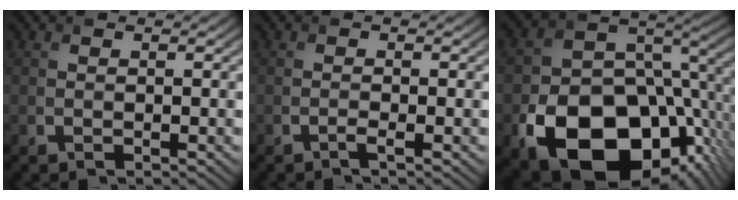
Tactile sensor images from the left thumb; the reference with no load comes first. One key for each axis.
{"total": 0.9, "fx": -0.6, "fy": 0.0, "fz": 0.7, "tx": -0.013, "ty": 0.001, "tz": -0.014}
{"total": 18.8, "fx": -7.3, "fy": 13.1, "fz": 11.4, "tx": -0.205, "ty": -0.052, "tz": -0.100}